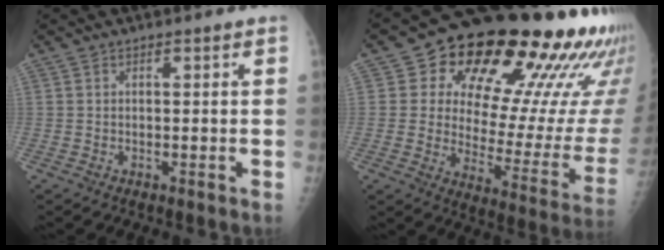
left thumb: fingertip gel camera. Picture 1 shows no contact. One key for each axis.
{"total": 27.6, "fx": 15.8, "fy": 11.9, "fz": 19.2, "tx": -0.232, "ty": -0.050, "tz": 0.215}